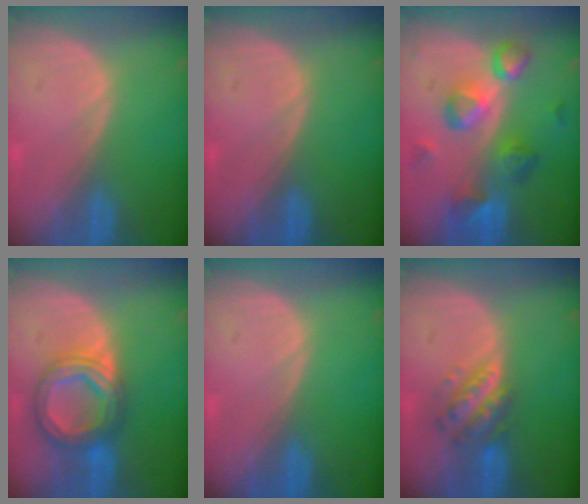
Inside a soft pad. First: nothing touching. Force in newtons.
{"total": 0.0}
{"total": 9.5, "press": 8.4, "slide": 4.5}
{"total": 8.1, "press": 8.0, "slide": 0.6}
{"total": 0.0}
{"total": 5.8, "press": 5.3, "slide": 2.4}